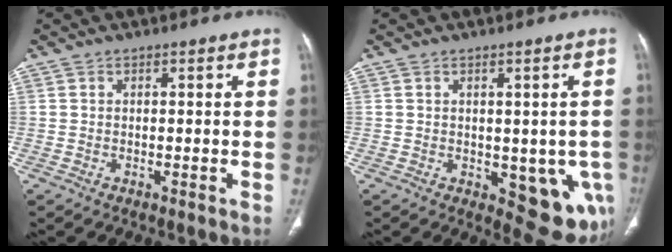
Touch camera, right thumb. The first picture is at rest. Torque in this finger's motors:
{"motor_torque": [1.20, 1.44, -0.12, 0.07, 0.21]}